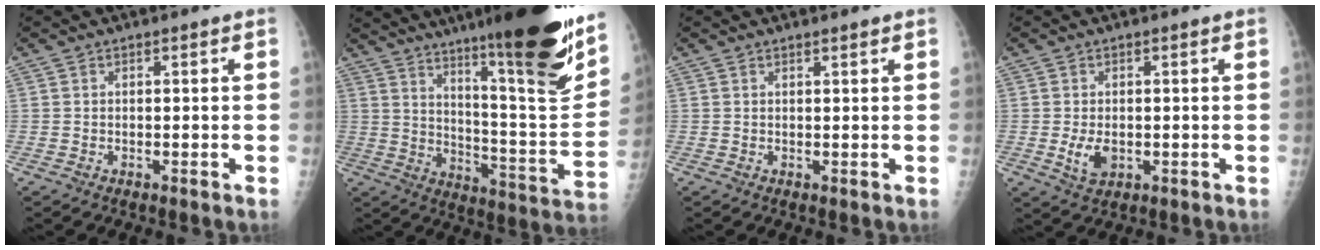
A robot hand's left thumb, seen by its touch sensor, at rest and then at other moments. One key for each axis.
{"total": 26.9, "fx": 17.9, "fy": 3.4, "fz": 19.8, "tx": -0.276, "ty": -0.094, "tz": 0.270}
{"total": 0.8, "fx": 0.7, "fy": 0.1, "fz": 0.4, "tx": -0.006, "ty": -0.005, "tz": 0.012}
{"total": 4.1, "fx": -0.6, "fy": 2.6, "fz": 3.1, "tx": -0.055, "ty": -0.007, "tz": -0.003}